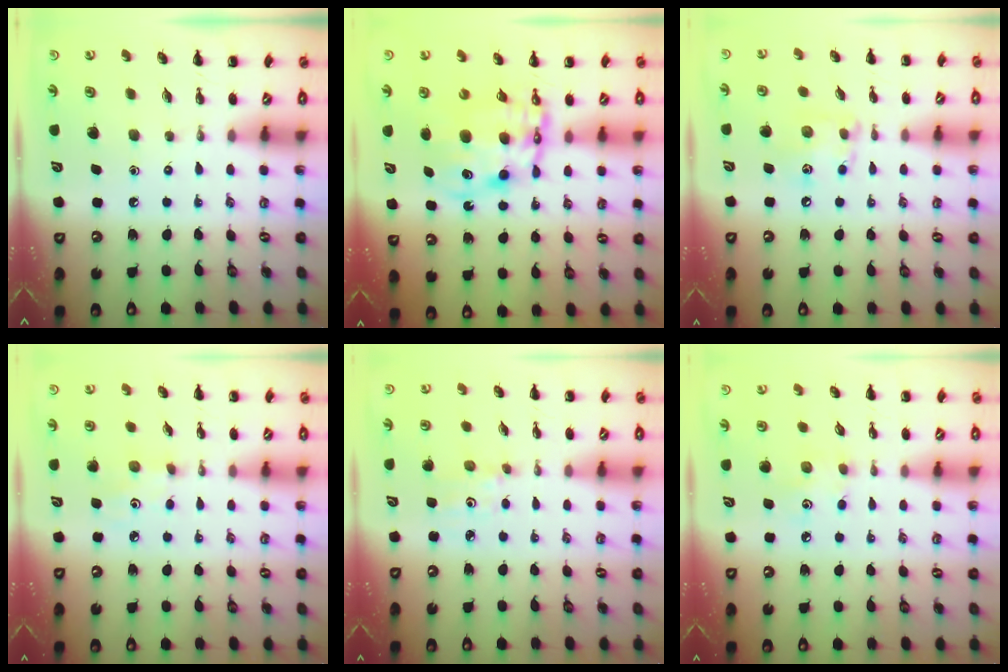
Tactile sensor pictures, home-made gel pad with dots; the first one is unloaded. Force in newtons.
{"total": 10.5, "press": 10.1, "slide": 2.9}
{"total": 8.1, "press": 8.1, "slide": 0.4}
{"total": 2.7, "press": 2.7, "slide": 0.3}
{"total": 2.6, "press": 2.5, "slide": 0.8}
{"total": 3.5, "press": 3.4, "slide": 1.0}